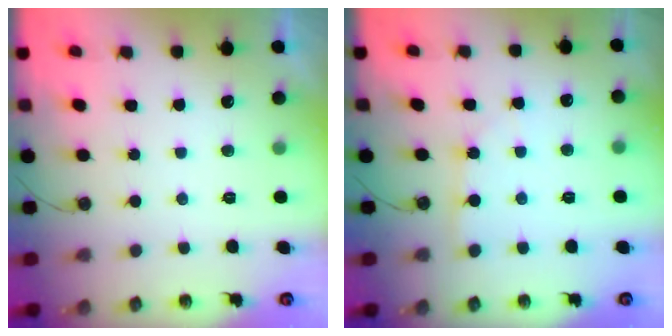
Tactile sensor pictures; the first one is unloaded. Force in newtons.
{"total": 2.2, "press": 2.2, "slide": 0.2}